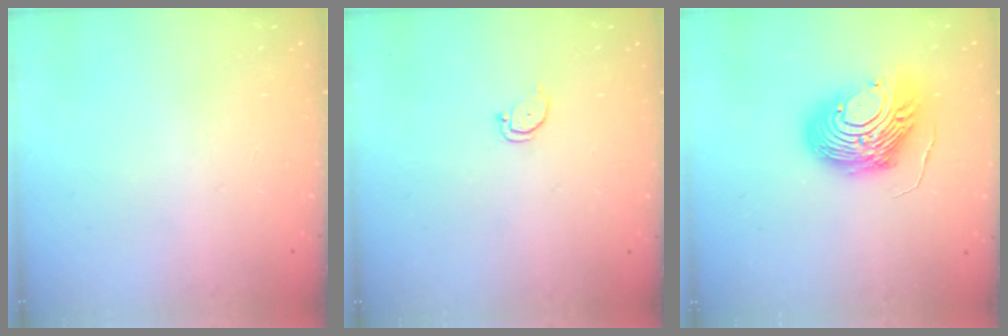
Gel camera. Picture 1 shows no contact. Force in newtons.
{"total": 2.2, "press": 2.2, "slide": 0.2}
{"total": 14.6, "press": 14.6, "slide": 1.5}